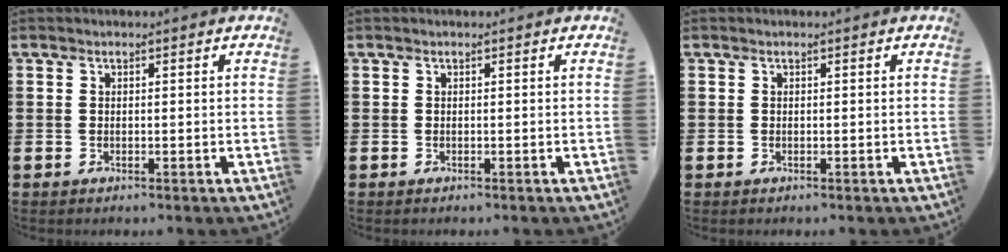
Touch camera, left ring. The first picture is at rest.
{"total": 0.0}
{"total": 0.0}